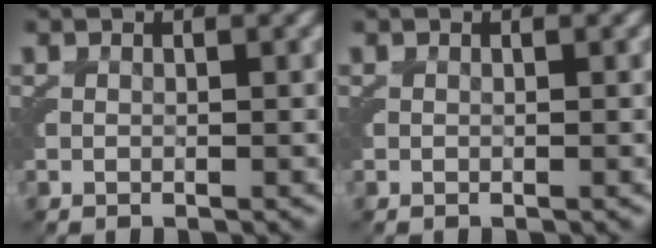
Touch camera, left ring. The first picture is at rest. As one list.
[{"total": 0.0}]